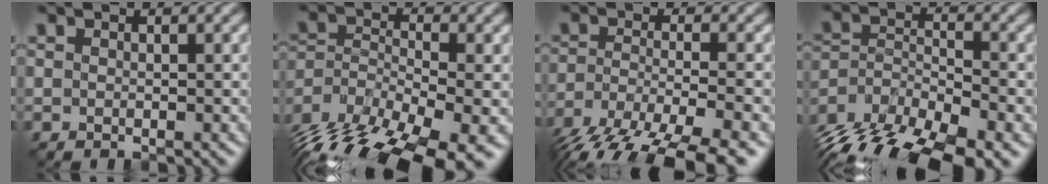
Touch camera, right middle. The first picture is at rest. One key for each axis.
{"total": 15.8, "fx": -11.7, "fy": 5.7, "fz": 9.0, "tx": -0.176, "ty": -0.023, "tz": -0.173}
{"total": 10.1, "fx": -7.4, "fy": 2.9, "fz": 6.1, "tx": -0.123, "ty": -0.027, "tz": -0.126}
{"total": 13.1, "fx": -10.0, "fy": 5.0, "fz": 6.8, "tx": -0.127, "ty": -0.018, "tz": -0.162}